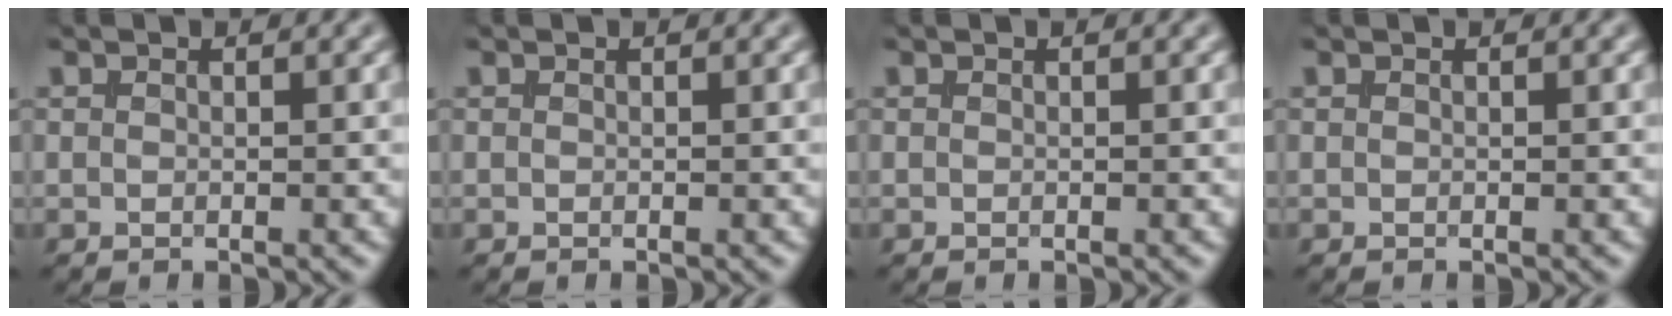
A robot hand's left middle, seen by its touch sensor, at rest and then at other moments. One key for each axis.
{"total": 0.0}
{"total": 0.0}
{"total": 0.0}